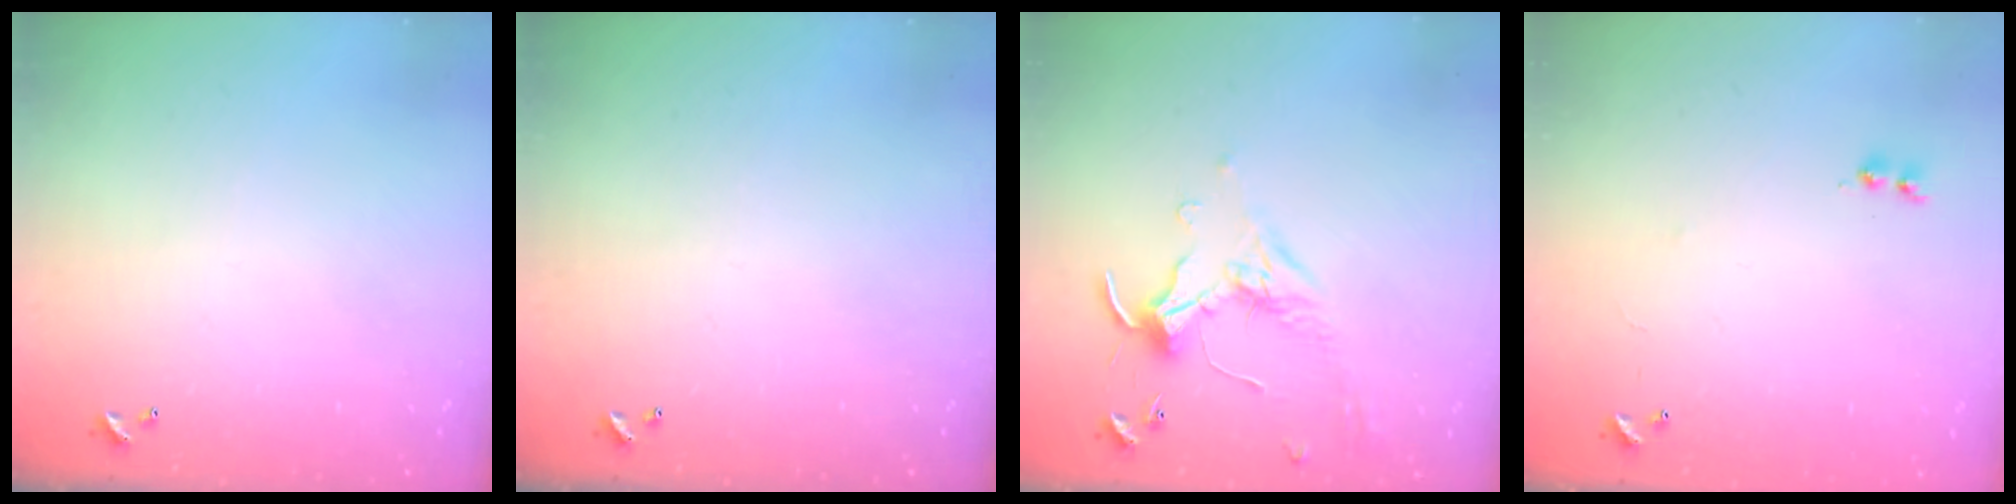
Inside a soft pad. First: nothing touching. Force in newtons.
{"total": 0.0}
{"total": 0.0}
{"total": 7.3, "press": 7.3, "slide": 0.5}